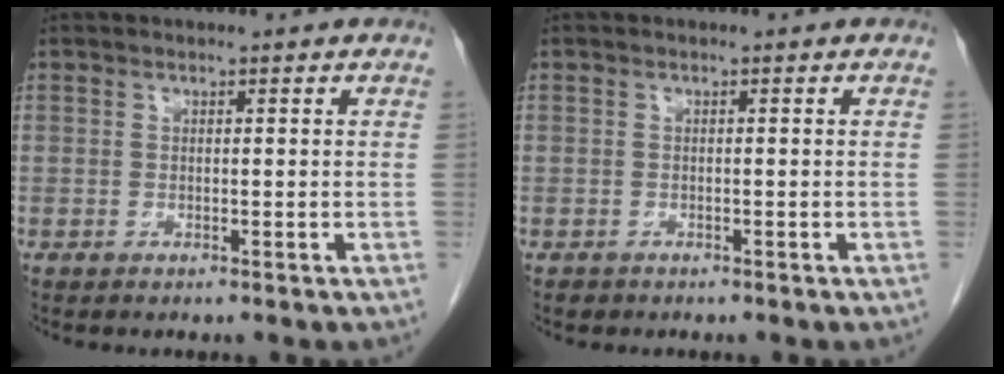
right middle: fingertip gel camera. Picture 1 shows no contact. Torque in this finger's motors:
{"motor_torque": [-0.33, -0.17, -0.02, 0.00]}